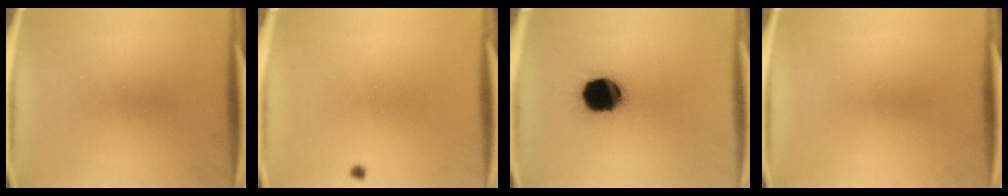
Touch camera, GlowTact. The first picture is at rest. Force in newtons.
{"total": 0.5}
{"total": 16.7}
{"total": 0.0}